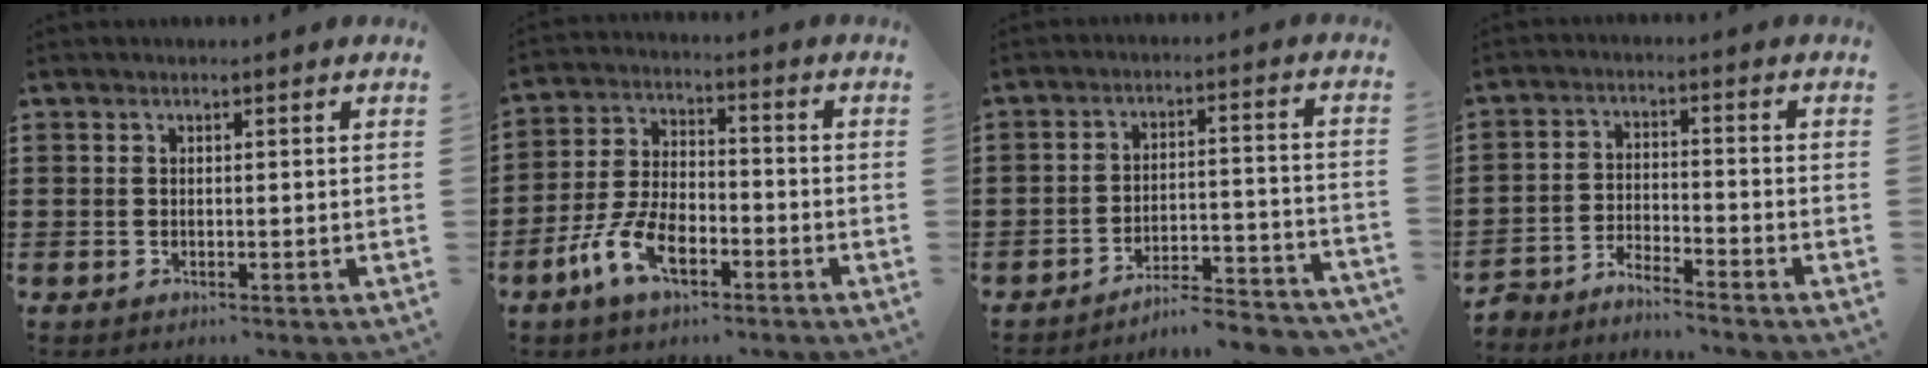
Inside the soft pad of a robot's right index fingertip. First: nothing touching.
{"total": 8.5, "force": [-4.3, 4.2, 6.0], "torque": [-0.145, 0.002, -0.086]}
{"total": 5.3, "force": [-5.1, 0.0, 1.4], "torque": [-0.025, -0.002, -0.102]}
{"total": 4.2, "force": [-4.1, -0.6, -0.3], "torque": [-0.002, -0.001, -0.089]}